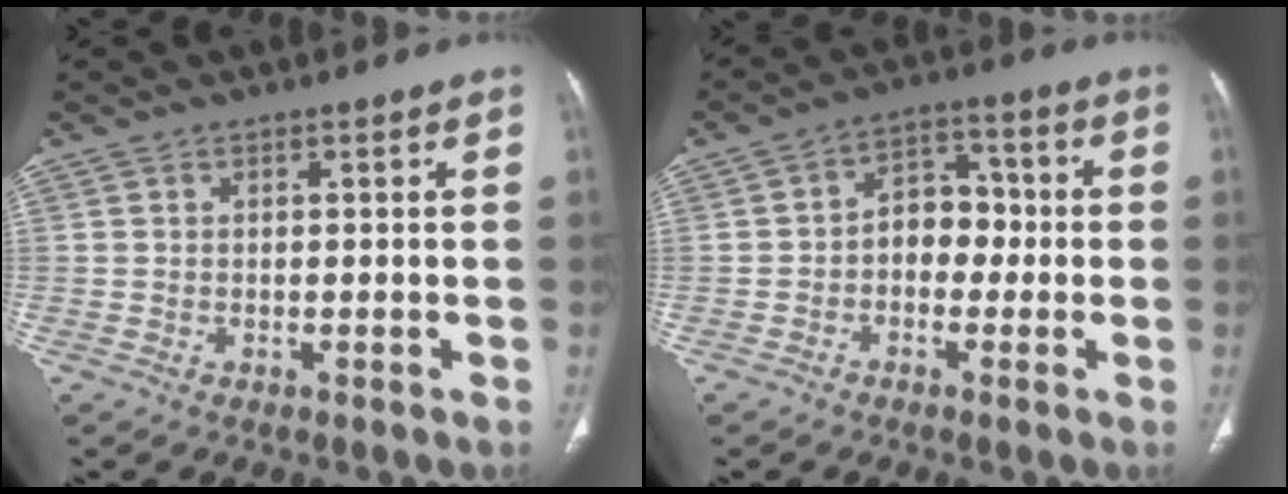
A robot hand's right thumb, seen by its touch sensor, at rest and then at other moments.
{"total": 7.4, "force": [-1.0, 5.6, 4.8], "torque": [-0.037, 0.033, -0.029]}